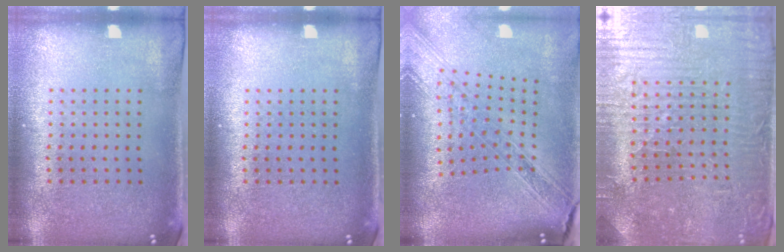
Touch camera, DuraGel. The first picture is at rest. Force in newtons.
{"total": 0.0}
{"total": 2.3, "press": 1.9, "slide": 1.2}
{"total": 3.8, "press": 3.8, "slide": 0.4}